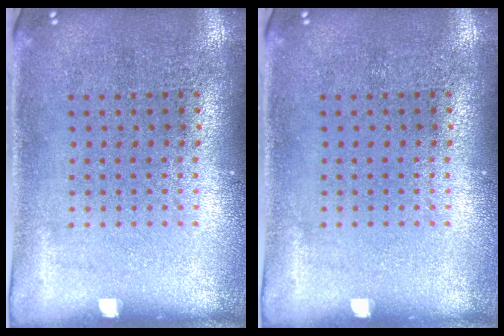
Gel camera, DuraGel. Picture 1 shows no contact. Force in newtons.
{"total": 0.0}